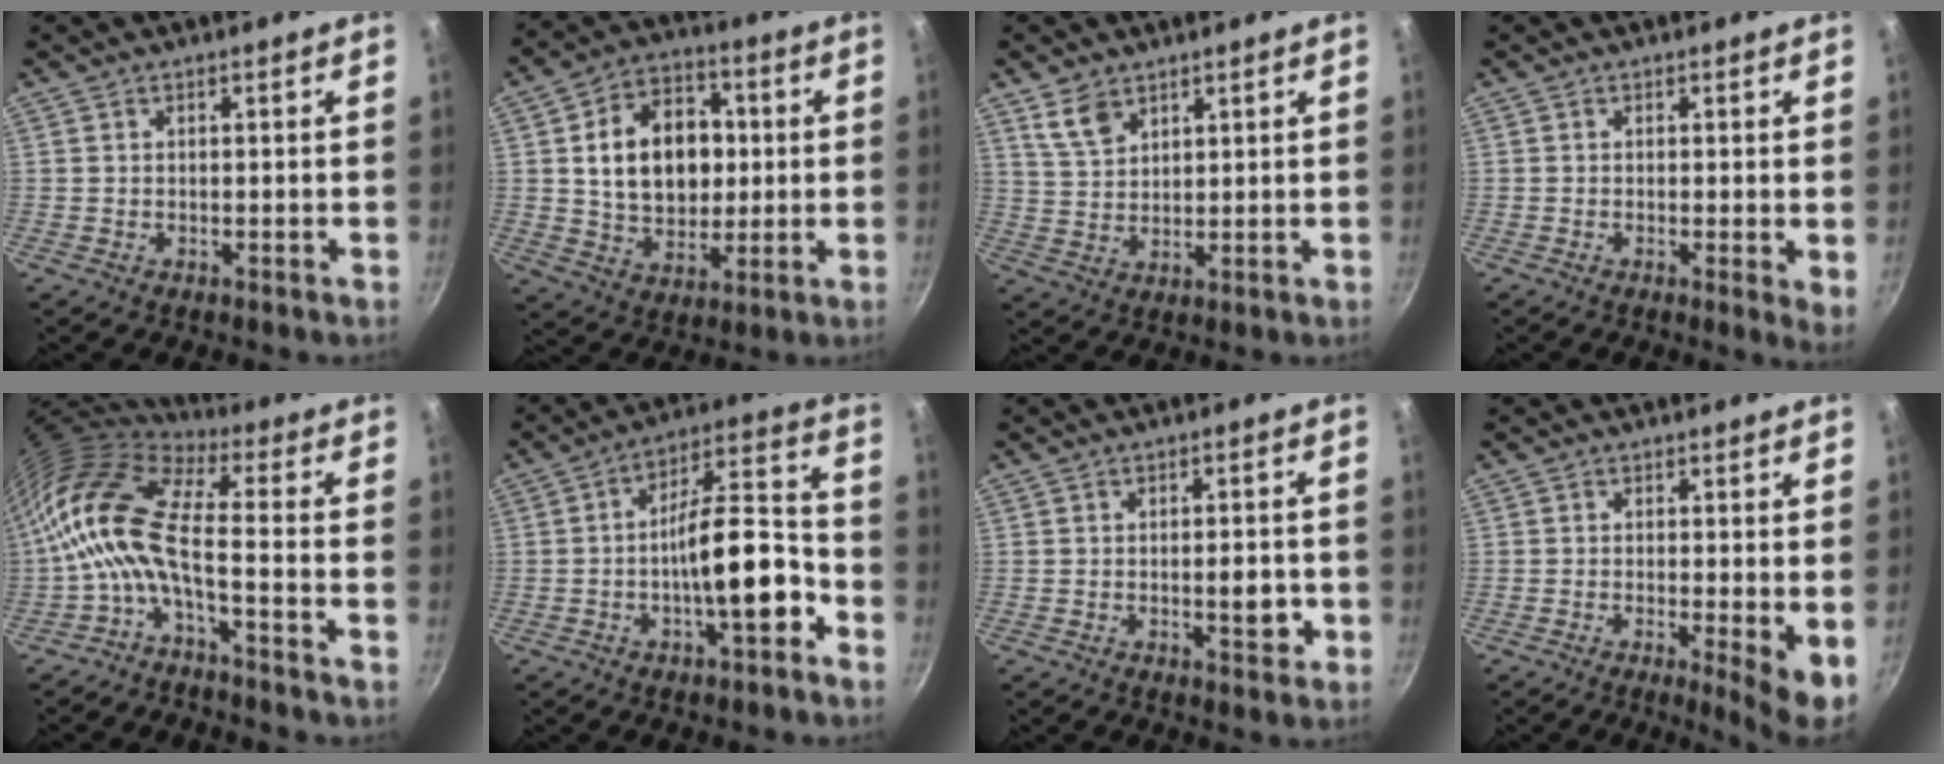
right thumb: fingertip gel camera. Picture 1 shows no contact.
{"total": 16.9, "force": [1.9, 12.4, 11.3], "torque": [-0.142, 0.015, 0.031]}
{"total": 5.6, "force": [3.7, 3.2, 2.7], "torque": [-0.040, -0.016, 0.078]}
{"total": 3.1, "force": [0.0, 0.8, 3.0], "torque": [-0.037, -0.014, -0.004]}
{"total": 13.8, "force": [-2.9, 4.4, 12.8], "torque": [-0.267, 0.038, -0.072]}
{"total": 13.7, "force": [-4.8, 4.6, 12.0], "torque": [-0.158, 0.062, -0.077]}
{"total": 4.3, "force": [-1.0, 1.8, 3.8], "torque": [-0.032, 0.007, -0.012]}
{"total": 5.7, "force": [-0.5, 0.9, 5.6], "torque": [-0.077, -0.016, -0.007]}